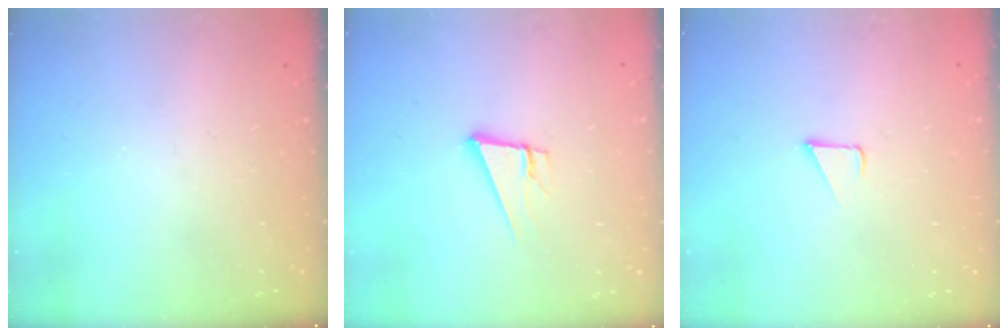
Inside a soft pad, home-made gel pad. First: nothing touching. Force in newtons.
{"total": 9.0, "press": 8.3, "slide": 3.3}
{"total": 2.4, "press": 2.4, "slide": 0.2}